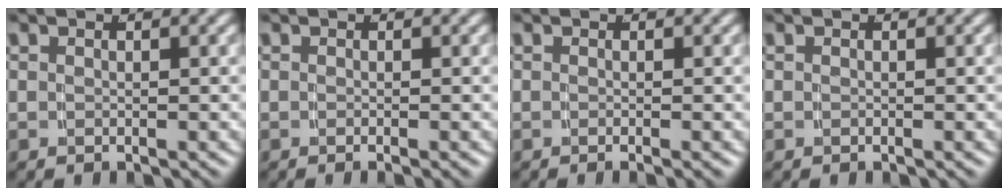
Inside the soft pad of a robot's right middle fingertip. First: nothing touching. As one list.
[{"total": 0.8, "force": [-0.5, -0.4, 0.4], "torque": [0.002, 0.001, -0.009]}, {"total": 0.8, "force": [-0.5, -0.4, 0.4], "torque": [0.000, 0.000, -0.009]}, {"total": 0.0}]